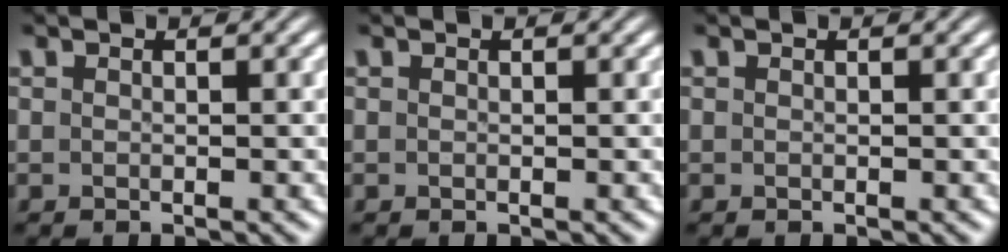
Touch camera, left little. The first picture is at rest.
{"total": 0.0}
{"total": 0.0}